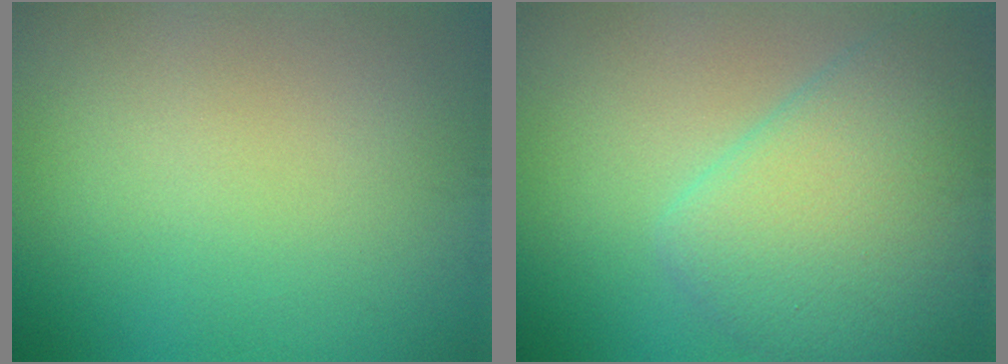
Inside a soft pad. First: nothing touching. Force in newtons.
{"total": 6.9, "press": 6.9, "slide": 0.2}